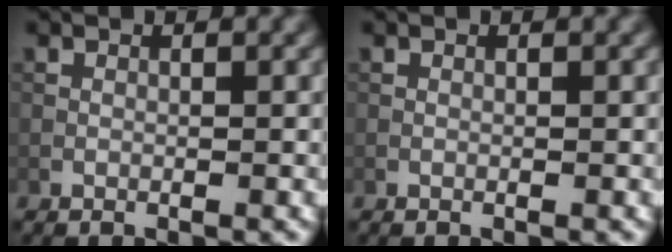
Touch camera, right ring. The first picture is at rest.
{"total": 0.0}